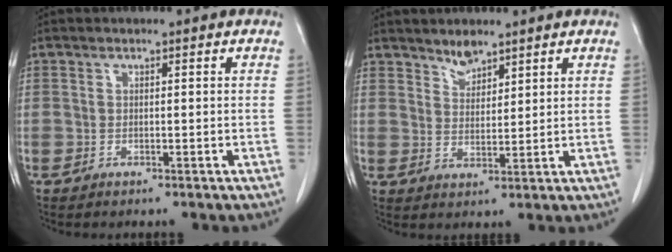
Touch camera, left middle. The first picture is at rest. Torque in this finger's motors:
{"motor_torque": [0.40, -0.44, -0.01, 0.02]}